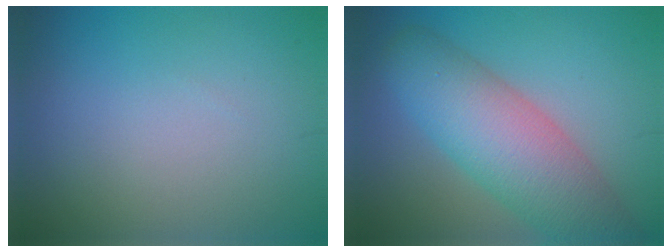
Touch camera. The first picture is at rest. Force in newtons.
{"total": 8.3, "press": 8.3, "slide": 0.5}